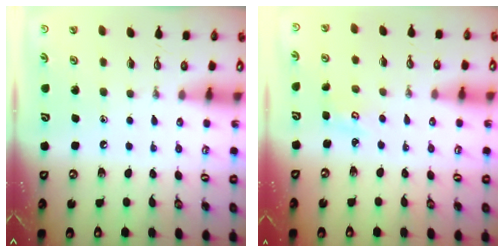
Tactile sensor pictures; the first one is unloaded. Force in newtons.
{"total": 2.6, "press": 2.6, "slide": 0.3}